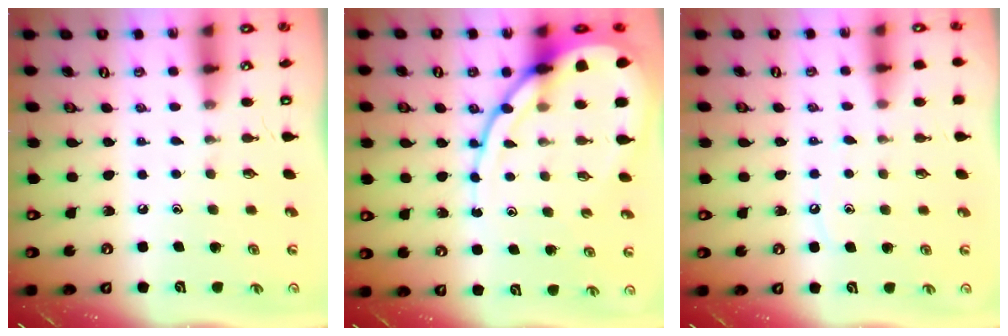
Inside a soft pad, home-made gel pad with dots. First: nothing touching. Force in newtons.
{"total": 13.9, "press": 13.8, "slide": 1.3}
{"total": 6.6, "press": 6.6, "slide": 0.7}